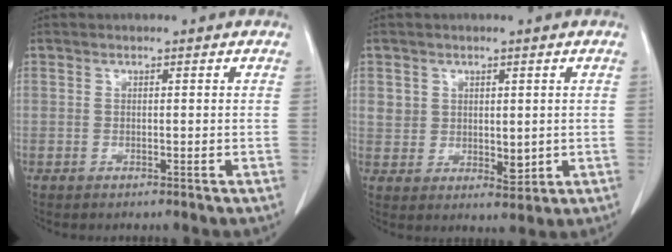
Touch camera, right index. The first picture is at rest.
{"total": 4.7, "force": [1.0, 3.8, 2.6], "torque": [-0.033, -0.010, 0.026]}